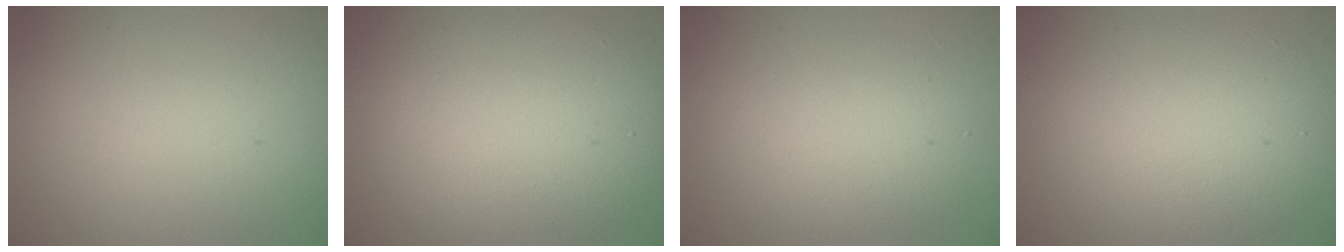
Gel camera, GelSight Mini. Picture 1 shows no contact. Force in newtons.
{"total": 8.7, "press": 8.6, "slide": 0.5}
{"total": 3.8, "press": 3.8, "slide": 0.5}
{"total": 6.4, "press": 6.4, "slide": 0.7}